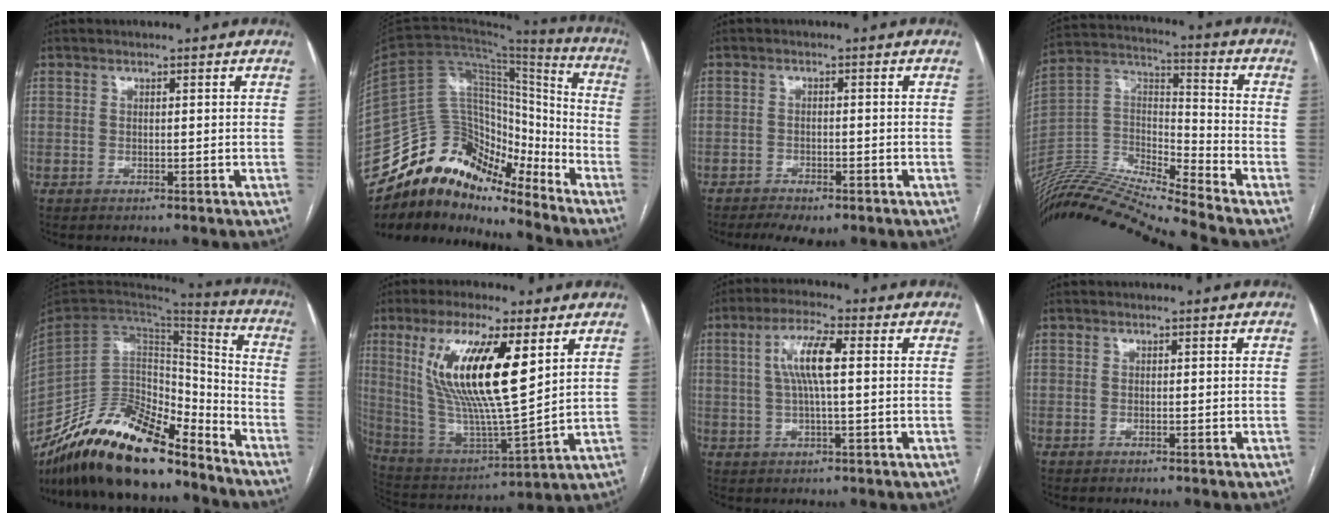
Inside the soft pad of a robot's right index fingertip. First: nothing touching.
{"total": 20.4, "force": [-17.2, 7.6, 7.8], "torque": [-0.136, 0.053, -0.298]}
{"total": 6.3, "force": [-4.6, 2.9, 3.3], "torque": [-0.052, -0.001, -0.063]}
{"total": 20.7, "force": [-19.4, -0.8, 7.1], "torque": [-0.152, 0.021, -0.357]}
{"total": 25.0, "force": [-19.8, 7.4, 13.4], "torque": [-0.250, -0.004, -0.350]}
{"total": 19.4, "force": [6.7, 3.7, 17.8], "torque": [-0.360, 0.000, 0.127]}
{"total": 7.3, "force": [1.1, 1.3, 7.1], "torque": [-0.141, 0.014, 0.021]}
{"total": 0.0}